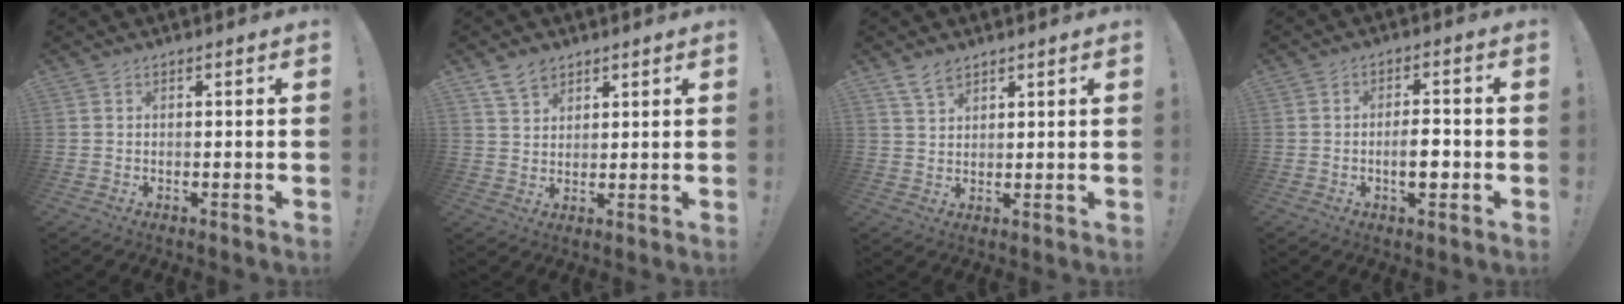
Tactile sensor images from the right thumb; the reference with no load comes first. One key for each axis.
{"total": 5.7, "fx": 4.1, "fy": 3.5, "fz": 1.8, "tx": -0.030, "ty": -0.015, "tz": 0.077}
{"total": 4.6, "fx": 3.6, "fy": 2.2, "fz": 1.8, "tx": -0.032, "ty": -0.016, "tz": 0.067}
{"total": 5.8, "fx": -1.7, "fy": 2.3, "fz": 5.1, "tx": -0.079, "ty": 0.003, "tz": -0.032}